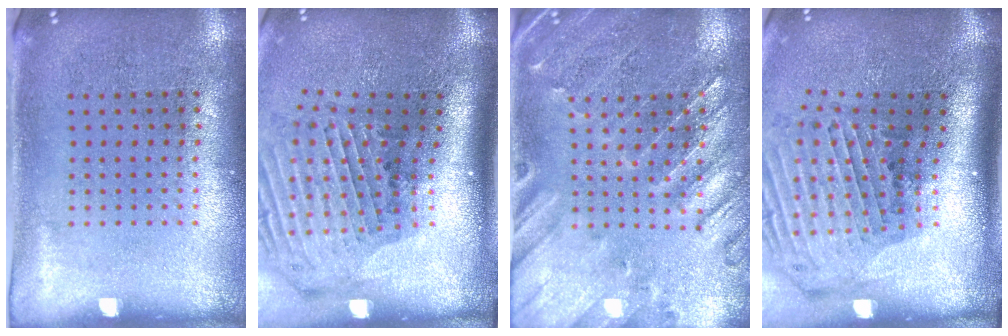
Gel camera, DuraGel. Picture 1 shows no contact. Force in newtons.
{"total": 2.4, "press": 1.8, "slide": 1.6}
{"total": 0.6, "press": 0.4, "slide": 0.4}
{"total": 3.0, "press": 2.2, "slide": 2.1}